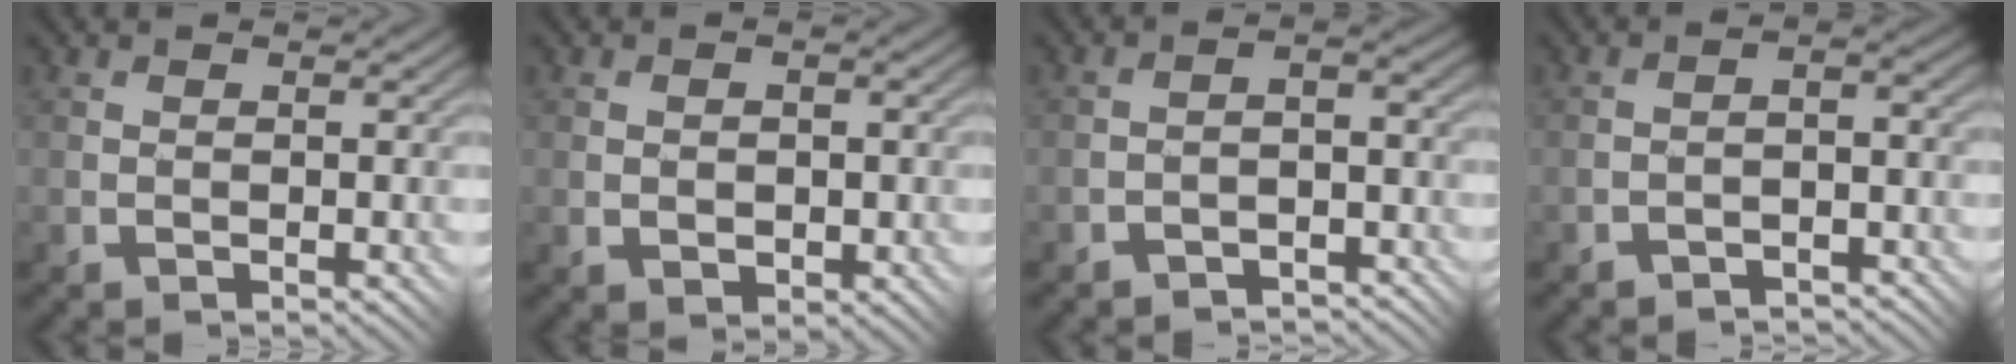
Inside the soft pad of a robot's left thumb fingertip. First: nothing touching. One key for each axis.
{"total": 2.4, "fx": -0.2, "fy": 1.7, "fz": 1.6, "tx": -0.027, "ty": -0.004, "tz": 0.004}
{"total": 3.5, "fx": -2.9, "fy": 1.4, "fz": 1.2, "tx": -0.009, "ty": 0.004, "tz": -0.058}
{"total": 2.7, "fx": -2.4, "fy": 0.8, "fz": 0.9, "tx": -0.007, "ty": 0.009, "tz": -0.050}